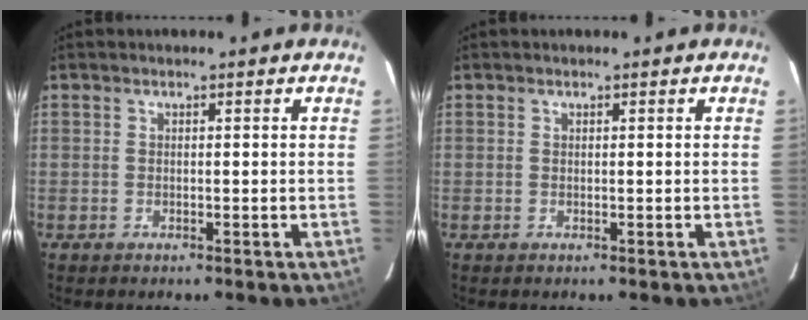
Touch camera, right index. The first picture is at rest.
{"total": 0.0}